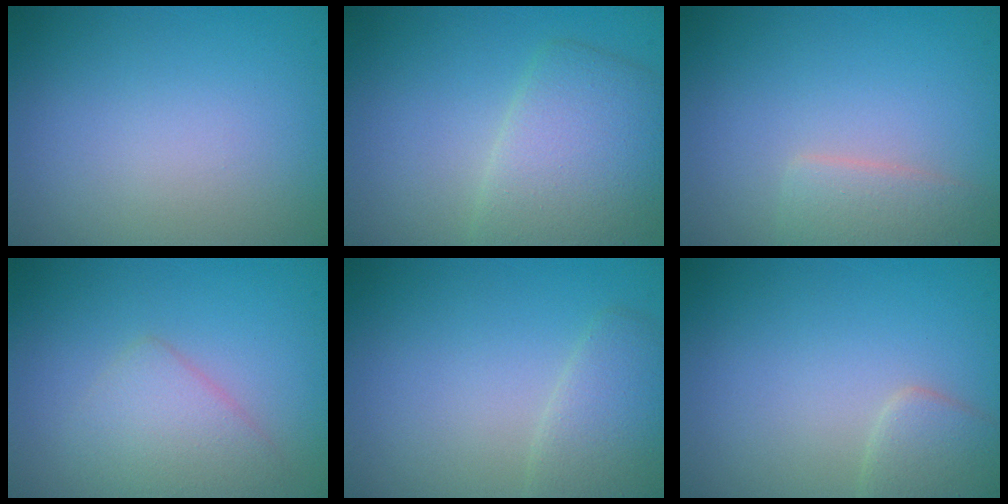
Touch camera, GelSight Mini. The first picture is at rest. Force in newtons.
{"total": 5.0, "press": 5.0, "slide": 0.3}
{"total": 2.5, "press": 2.5, "slide": 0.1}
{"total": 2.8, "press": 2.8, "slide": 0.1}
{"total": 2.8, "press": 2.8, "slide": 0.2}
{"total": 2.3, "press": 2.3, "slide": 0.1}